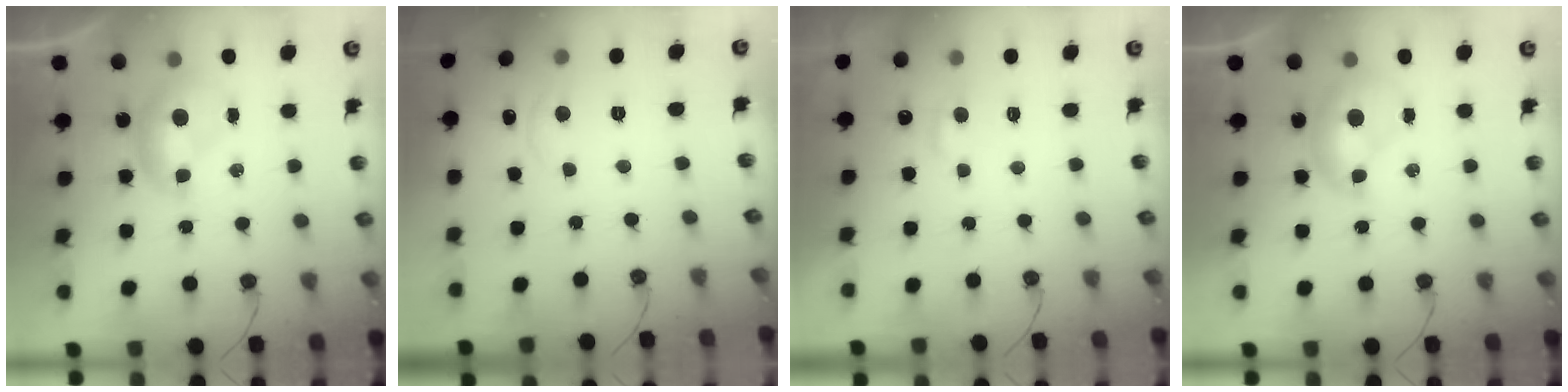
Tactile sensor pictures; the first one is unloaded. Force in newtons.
{"total": 0.5, "press": 0.2, "slide": 0.5}
{"total": 1.3, "press": 1.2, "slide": 0.5}
{"total": 2.0, "press": 1.8, "slide": 0.8}